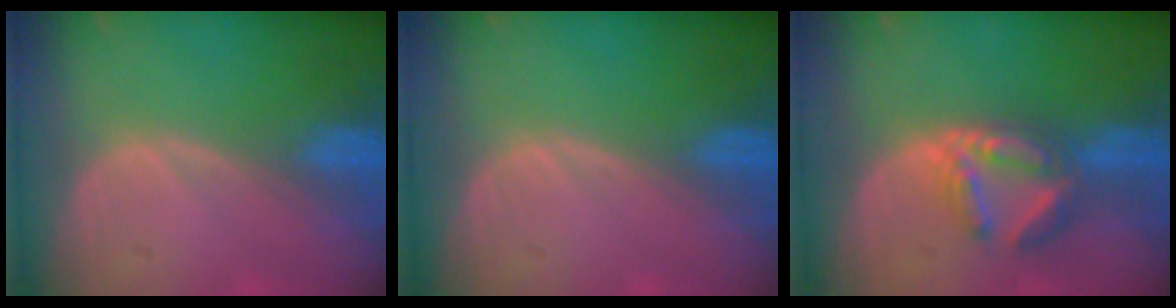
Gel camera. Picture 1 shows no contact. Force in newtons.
{"total": 0.0}
{"total": 6.3, "press": 5.8, "slide": 2.6}